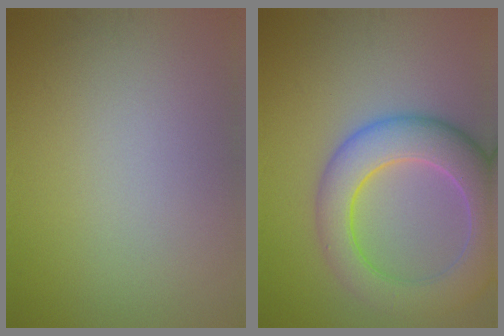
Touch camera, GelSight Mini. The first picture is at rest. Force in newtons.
{"total": 8.3, "press": 8.3, "slide": 0.7}